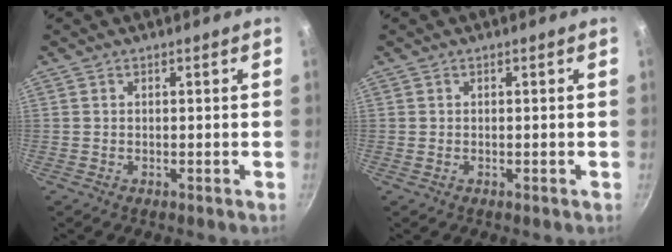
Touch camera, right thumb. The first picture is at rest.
{"total": 0.0}